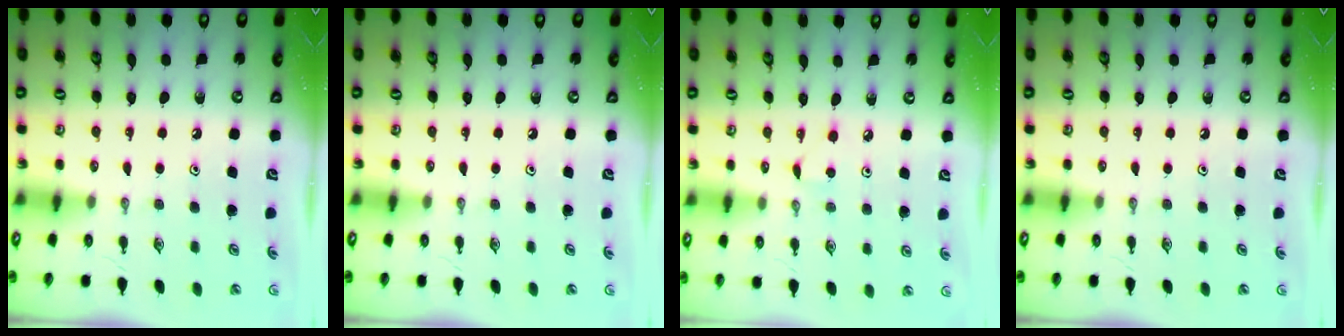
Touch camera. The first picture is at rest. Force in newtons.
{"total": 0.0}
{"total": 2.9, "press": 2.8, "slide": 0.3}
{"total": 0.0}